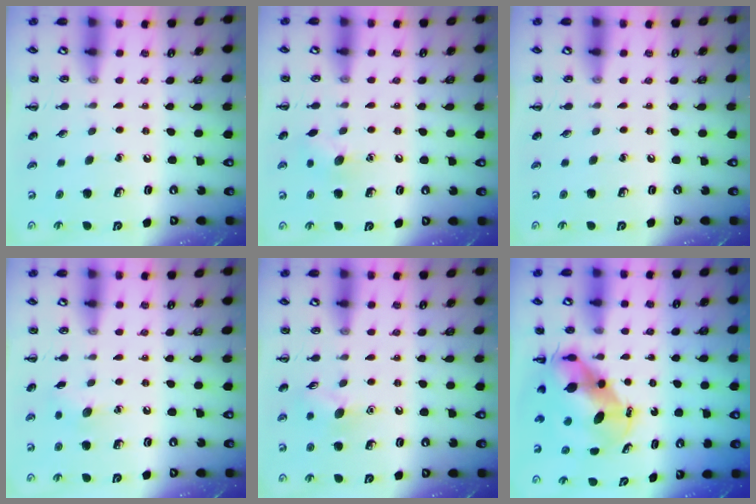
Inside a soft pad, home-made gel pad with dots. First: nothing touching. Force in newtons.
{"total": 7.5, "press": 7.3, "slide": 1.7}
{"total": 0.0}
{"total": 6.5, "press": 6.4, "slide": 1.4}
{"total": 7.8, "press": 7.6, "slide": 1.3}
{"total": 7.4, "press": 7.1, "slide": 2.4}